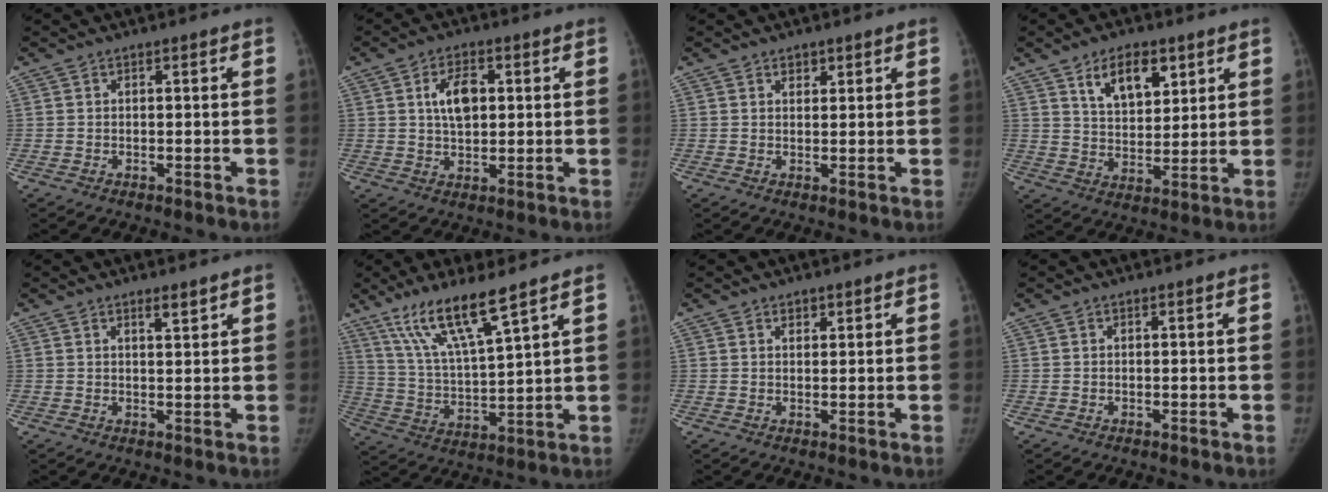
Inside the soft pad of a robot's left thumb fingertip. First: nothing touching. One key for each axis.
{"total": 6.8, "fx": 1.5, "fy": 4.0, "fz": 5.3, "tx": -0.077, "ty": 0.000, "tz": 0.024}
{"total": 1.8, "fx": 1.2, "fy": 1.1, "fz": 0.7, "tx": 0.002, "ty": -0.007, "tz": 0.017}
{"total": 10.2, "fx": 5.5, "fy": 5.4, "fz": 6.6, "tx": -0.081, "ty": -0.032, "tz": 0.097}
{"total": 2.1, "fx": 1.6, "fy": 0.4, "fz": 1.3, "tx": -0.019, "ty": -0.013, "tz": 0.028}
{"total": 12.7, "fx": 8.8, "fy": 1.4, "fz": 9.1, "tx": -0.173, "ty": -0.044, "tz": 0.179}
{"total": 1.5, "fx": 1.1, "fy": 0.9, "fz": 0.6, "tx": 0.000, "ty": -0.006, "tz": 0.016}
{"total": 0.0}